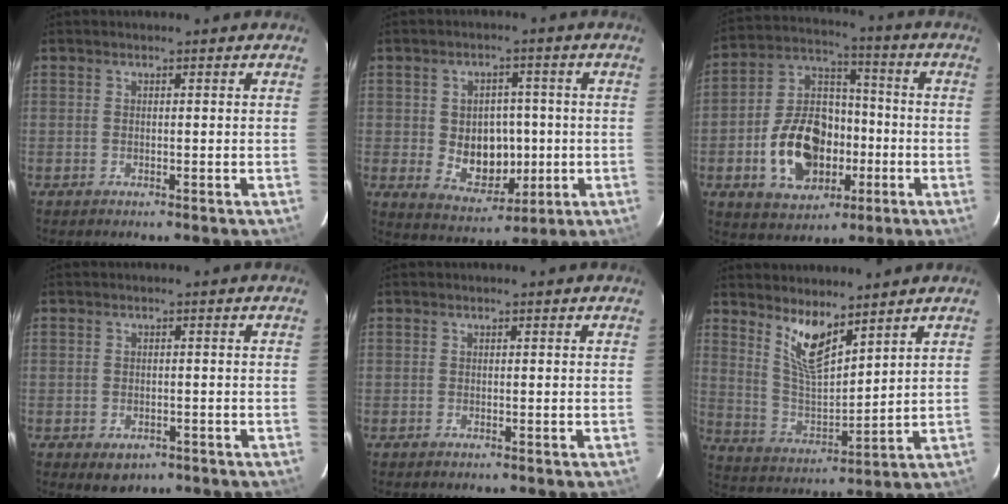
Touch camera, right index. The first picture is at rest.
{"total": 9.7, "force": [-0.8, 7.5, 6.1], "torque": [-0.120, 0.002, 0.010]}
{"total": 16.8, "force": [-4.8, 11.2, 11.6], "torque": [-0.236, 0.026, -0.067]}
{"total": 3.9, "force": [-2.0, 2.8, 1.8], "torque": [-0.036, -0.006, -0.019]}
{"total": 0.0}
{"total": 9.4, "force": [6.5, 2.6, 6.2], "torque": [-0.117, -0.011, 0.136]}